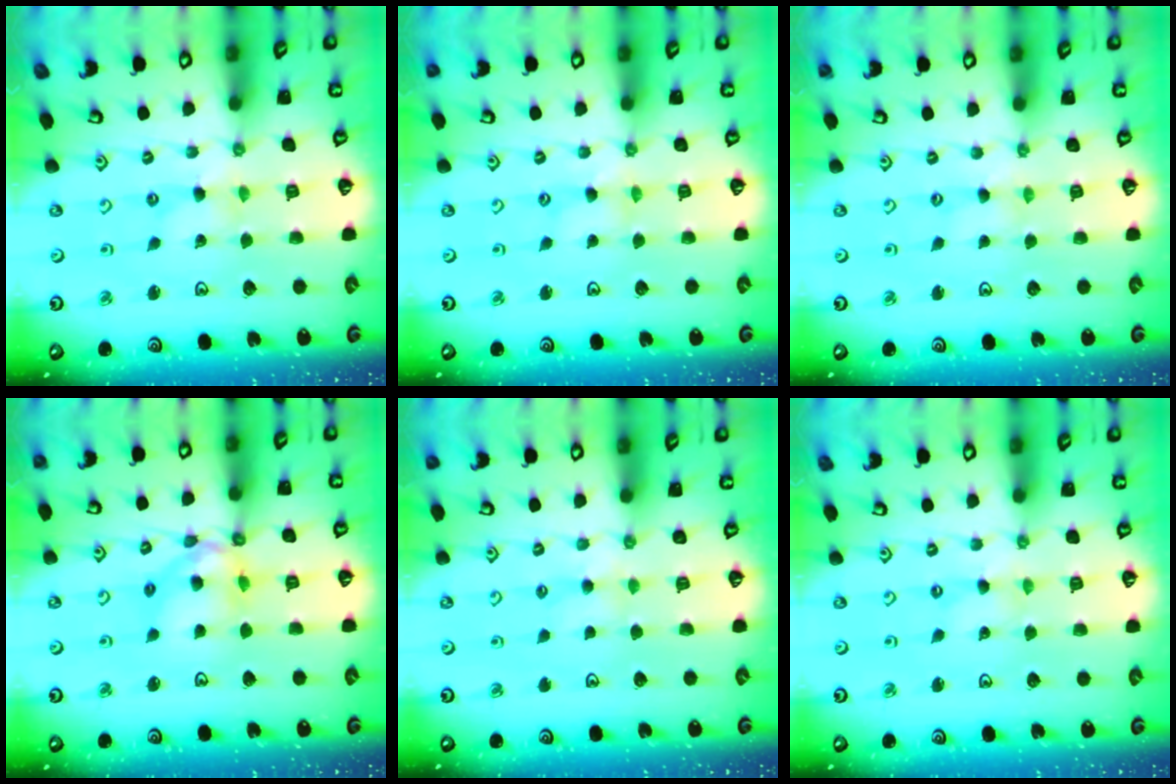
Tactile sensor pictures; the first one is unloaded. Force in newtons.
{"total": 1.2, "press": 1.2, "slide": 0.2}
{"total": 0.9, "press": 0.9, "slide": 0.1}
{"total": 12.0, "press": 11.9, "slide": 1.6}
{"total": 2.7, "press": 2.6, "slide": 0.5}
{"total": 0.0}